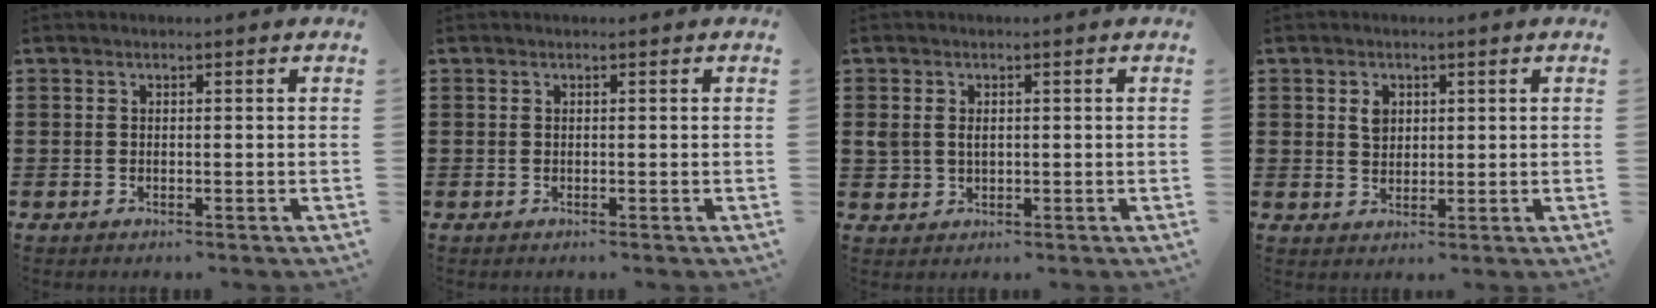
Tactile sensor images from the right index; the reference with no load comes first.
{"total": 0.0}
{"total": 2.0, "force": [0.2, 1.5, 1.2], "torque": [-0.027, 0.008, 0.004]}
{"total": 2.3, "force": [0.9, 1.7, 1.3], "torque": [-0.030, 0.007, 0.017]}